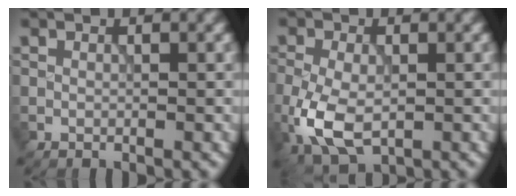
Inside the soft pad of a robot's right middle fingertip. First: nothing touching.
{"total": 5.8, "force": [-1.6, 3.4, 4.4], "torque": [-0.106, -0.011, -0.030]}